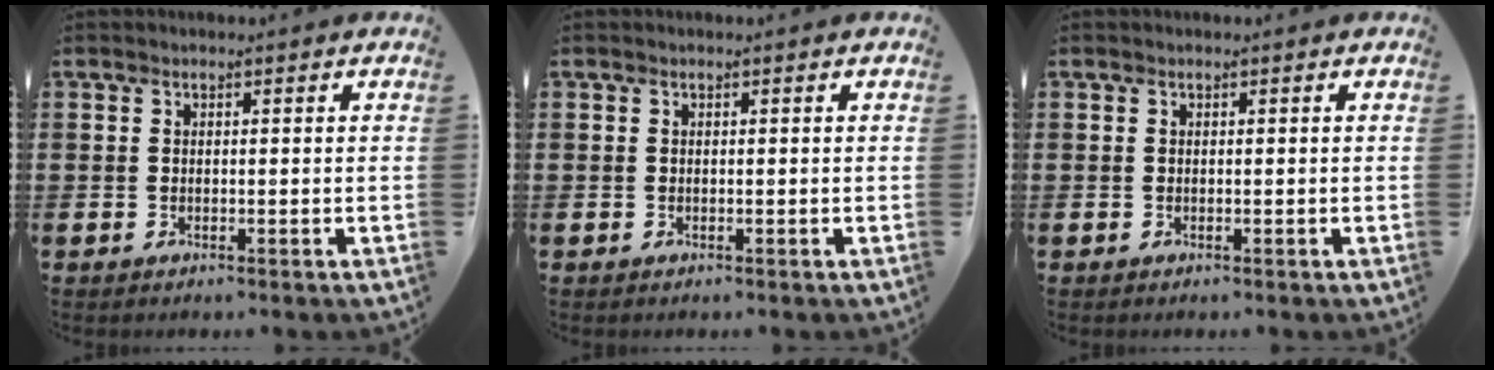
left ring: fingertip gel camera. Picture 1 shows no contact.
{"total": 0.0}
{"total": 0.0}